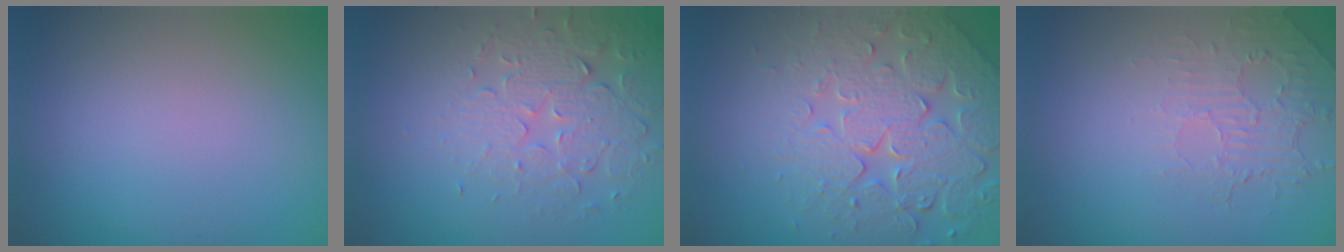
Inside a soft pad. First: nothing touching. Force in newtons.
{"total": 3.9, "press": 3.6, "slide": 1.4}
{"total": 6.9, "press": 5.7, "slide": 3.9}
{"total": 2.0, "press": 0.9, "slide": 1.8}